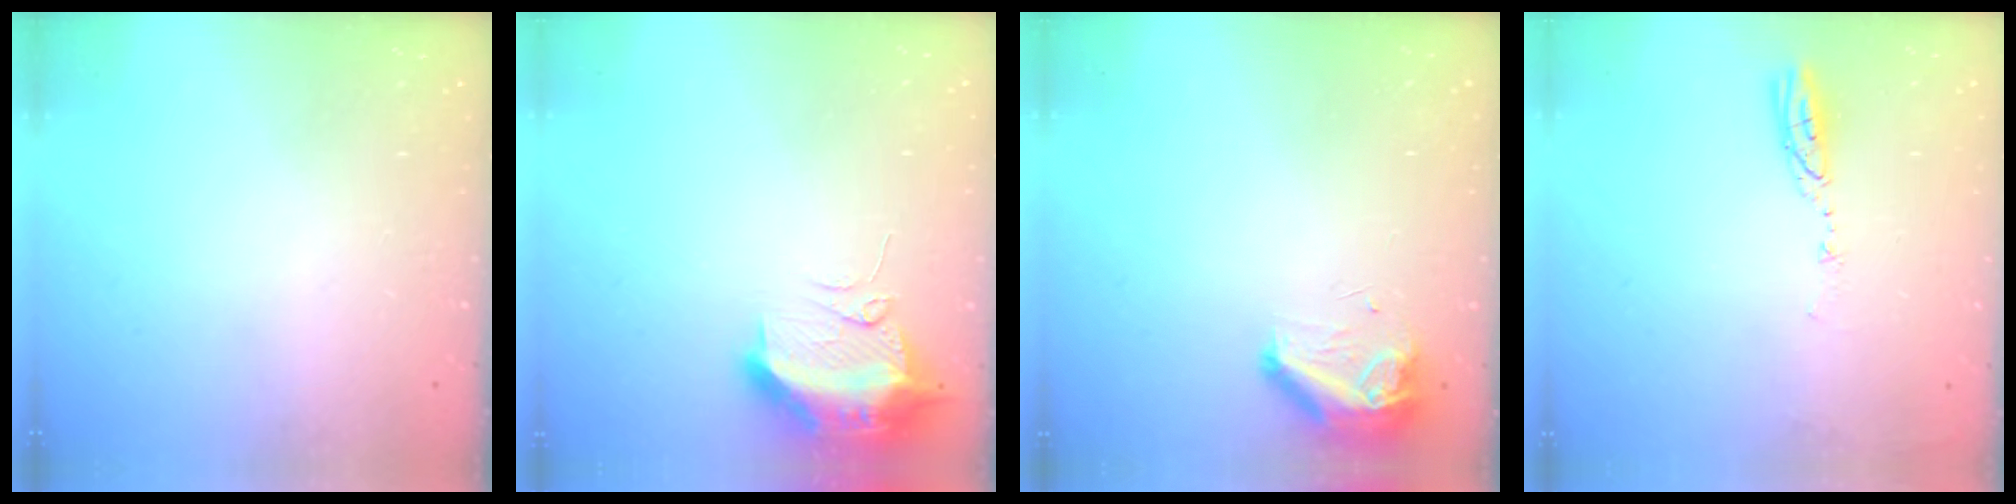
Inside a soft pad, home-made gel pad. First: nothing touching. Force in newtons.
{"total": 11.6, "press": 11.5, "slide": 1.3}
{"total": 8.4, "press": 8.2, "slide": 1.9}
{"total": 3.8, "press": 3.8, "slide": 0.3}